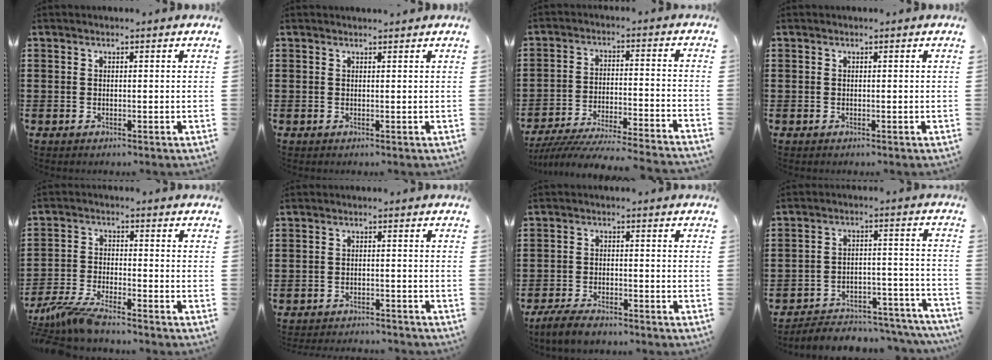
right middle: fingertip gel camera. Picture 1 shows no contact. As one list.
[{"total": 0.6, "force": [0.6, -0.2, 0.0], "torque": [0.005, -0.006, 0.012]}, {"total": 6.6, "force": [-6.4, -0.3, 1.7], "torque": [-0.040, -0.011, -0.130]}, {"total": 0.0}, {"total": 6.0, "force": [-5.5, 0.3, 2.3], "torque": [-0.070, -0.014, -0.113]}, {"total": 2.3, "force": [-2.3, 0.1, -0.1], "torque": [-0.005, -0.001, -0.050]}, {"total": 4.0, "force": [-3.5, 1.0, 1.5], "torque": [-0.041, -0.001, -0.073]}, {"total": 4.4, "force": [-4.3, 0.9, 0.6], "torque": [-0.015, 0.010, -0.090]}]